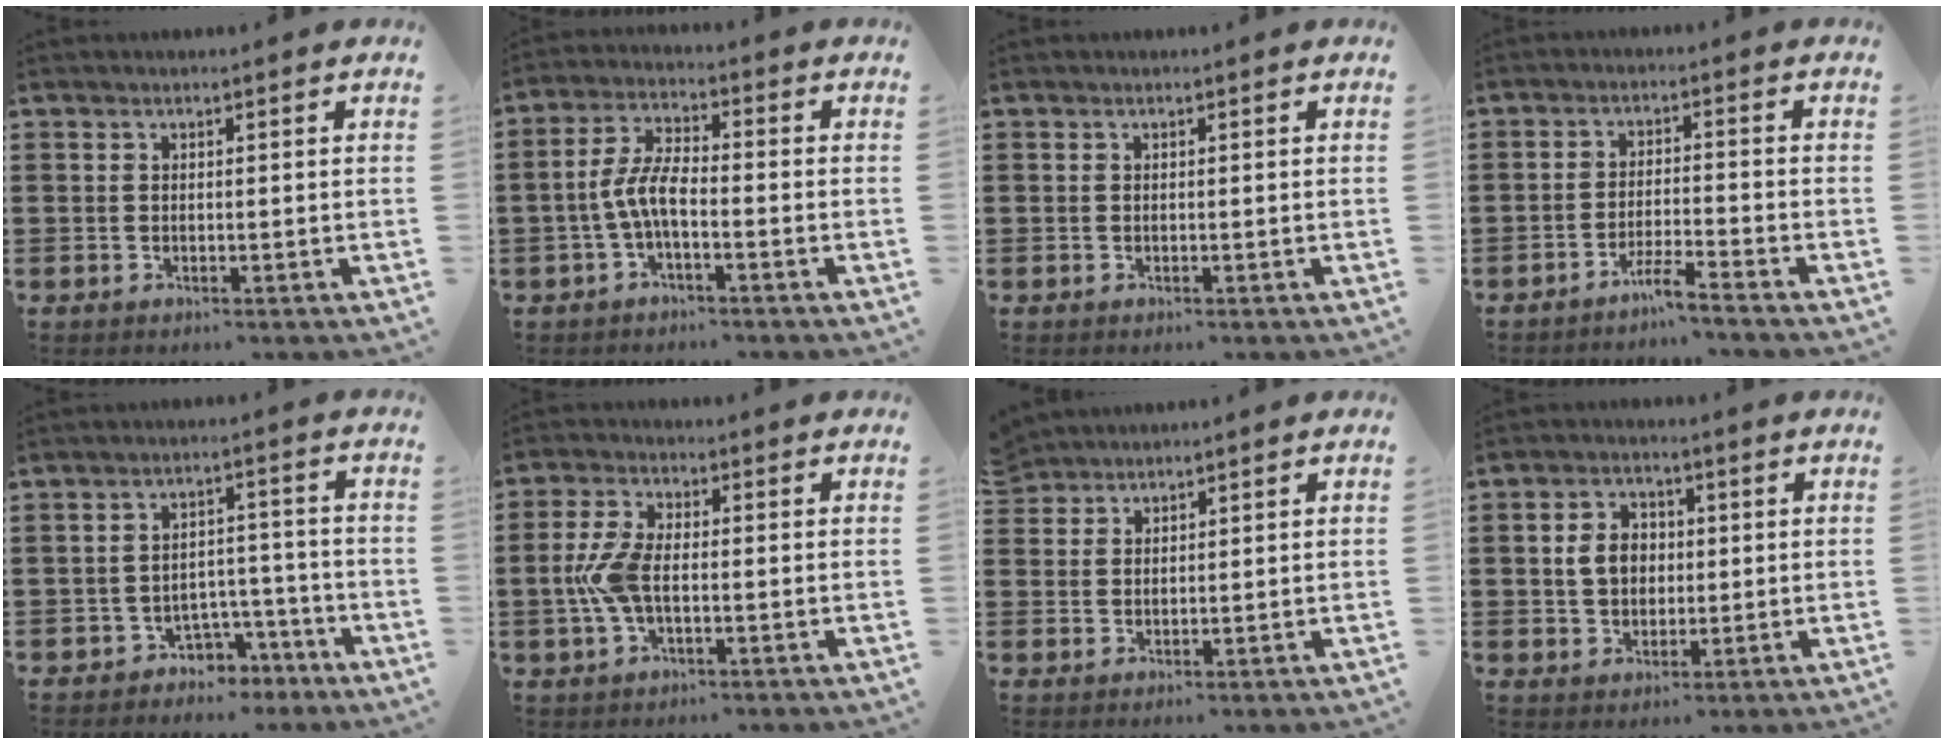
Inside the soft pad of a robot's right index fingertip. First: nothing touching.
{"total": 5.9, "force": [-1.9, 1.8, 5.3], "torque": [-0.128, -0.007, -0.043]}
{"total": 0.0}
{"total": 3.8, "force": [-3.4, -0.6, 1.6], "torque": [-0.035, -0.005, -0.068]}
{"total": 3.9, "force": [-3.3, 2.0, 0.7], "torque": [-0.019, 0.013, -0.066]}
{"total": 6.2, "force": [-0.8, 2.9, 5.4], "torque": [-0.132, -0.004, -0.021]}
{"total": 2.6, "force": [2.5, 0.6, -0.3], "torque": [-0.002, -0.001, 0.051]}
{"total": 4.9, "force": [0.3, 4.0, 2.9], "torque": [-0.068, 0.008, -0.001]}